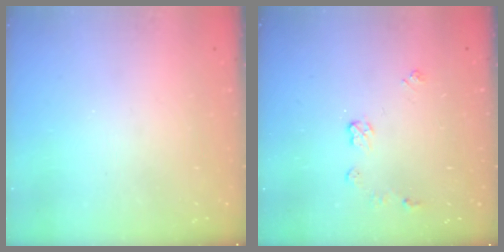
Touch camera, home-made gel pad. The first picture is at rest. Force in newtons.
{"total": 5.7, "press": 5.7, "slide": 0.4}